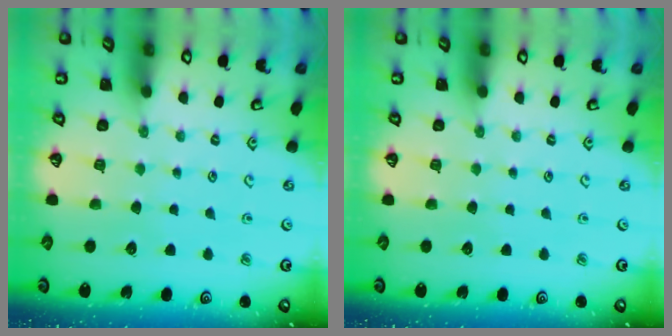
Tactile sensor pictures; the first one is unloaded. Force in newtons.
{"total": 0.0}